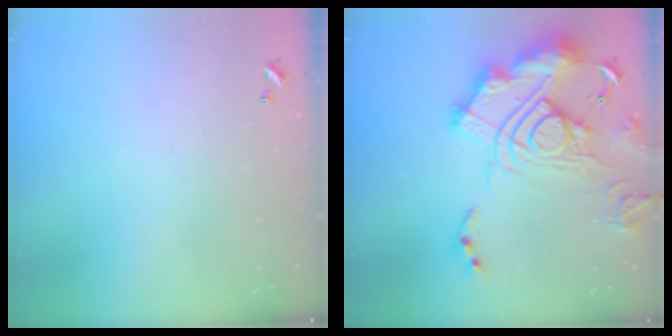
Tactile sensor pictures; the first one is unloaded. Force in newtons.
{"total": 26.0, "press": 25.8, "slide": 3.2}